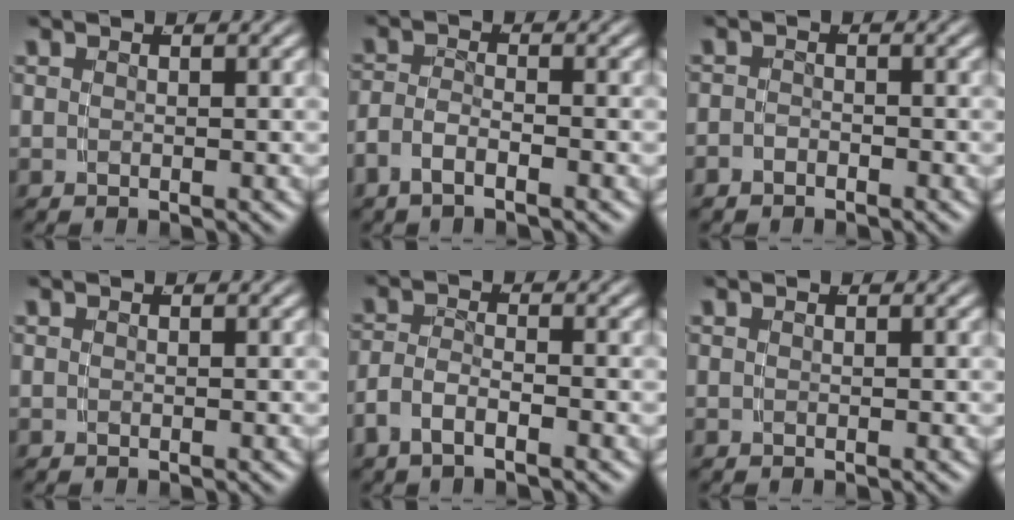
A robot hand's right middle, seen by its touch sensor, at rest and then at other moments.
{"total": 2.6, "force": [-1.6, 1.1, 1.7], "torque": [-0.039, -0.007, -0.030]}
{"total": 1.5, "force": [-1.3, 0.8, 0.0], "torque": [-0.001, -0.009, -0.022]}
{"total": 0.0}
{"total": 2.9, "force": [-1.6, 1.5, 1.9], "torque": [-0.042, -0.006, -0.030]}
{"total": 0.0}